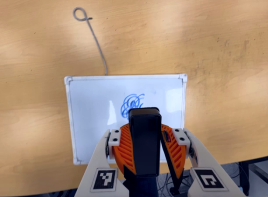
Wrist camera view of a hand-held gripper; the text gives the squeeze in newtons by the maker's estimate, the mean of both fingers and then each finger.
{"total": 8.5, "left": 9.0, "right": 8.1}